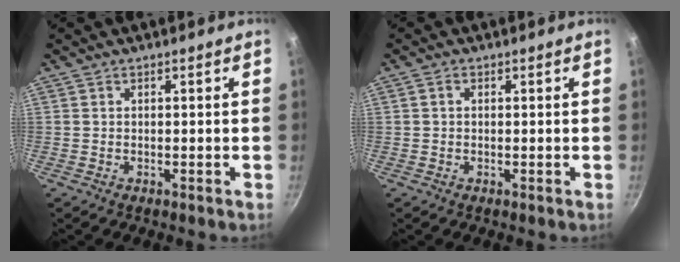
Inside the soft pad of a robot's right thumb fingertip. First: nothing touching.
{"total": 0.9, "force": [0.3, 0.7, 0.4], "torque": [-0.008, 0.005, 0.004]}